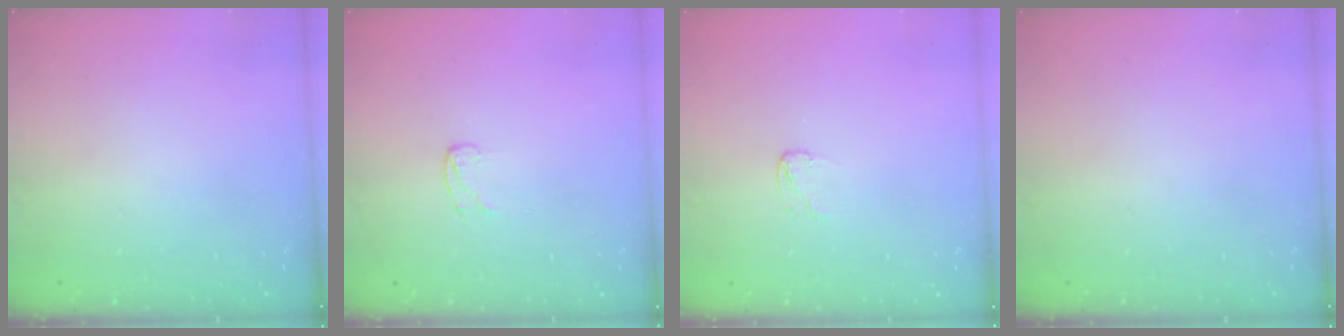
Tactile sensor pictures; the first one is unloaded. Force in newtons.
{"total": 3.7, "press": 3.7, "slide": 0.3}
{"total": 2.7, "press": 2.7, "slide": 0.2}
{"total": 0.0}